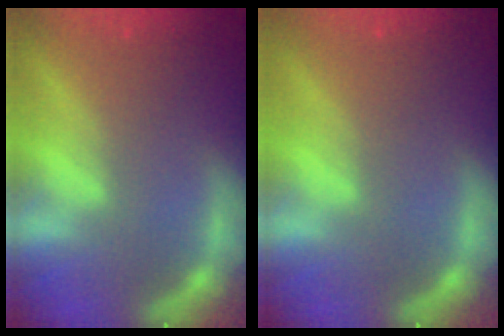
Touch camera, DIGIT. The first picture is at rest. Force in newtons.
{"total": 0.0}